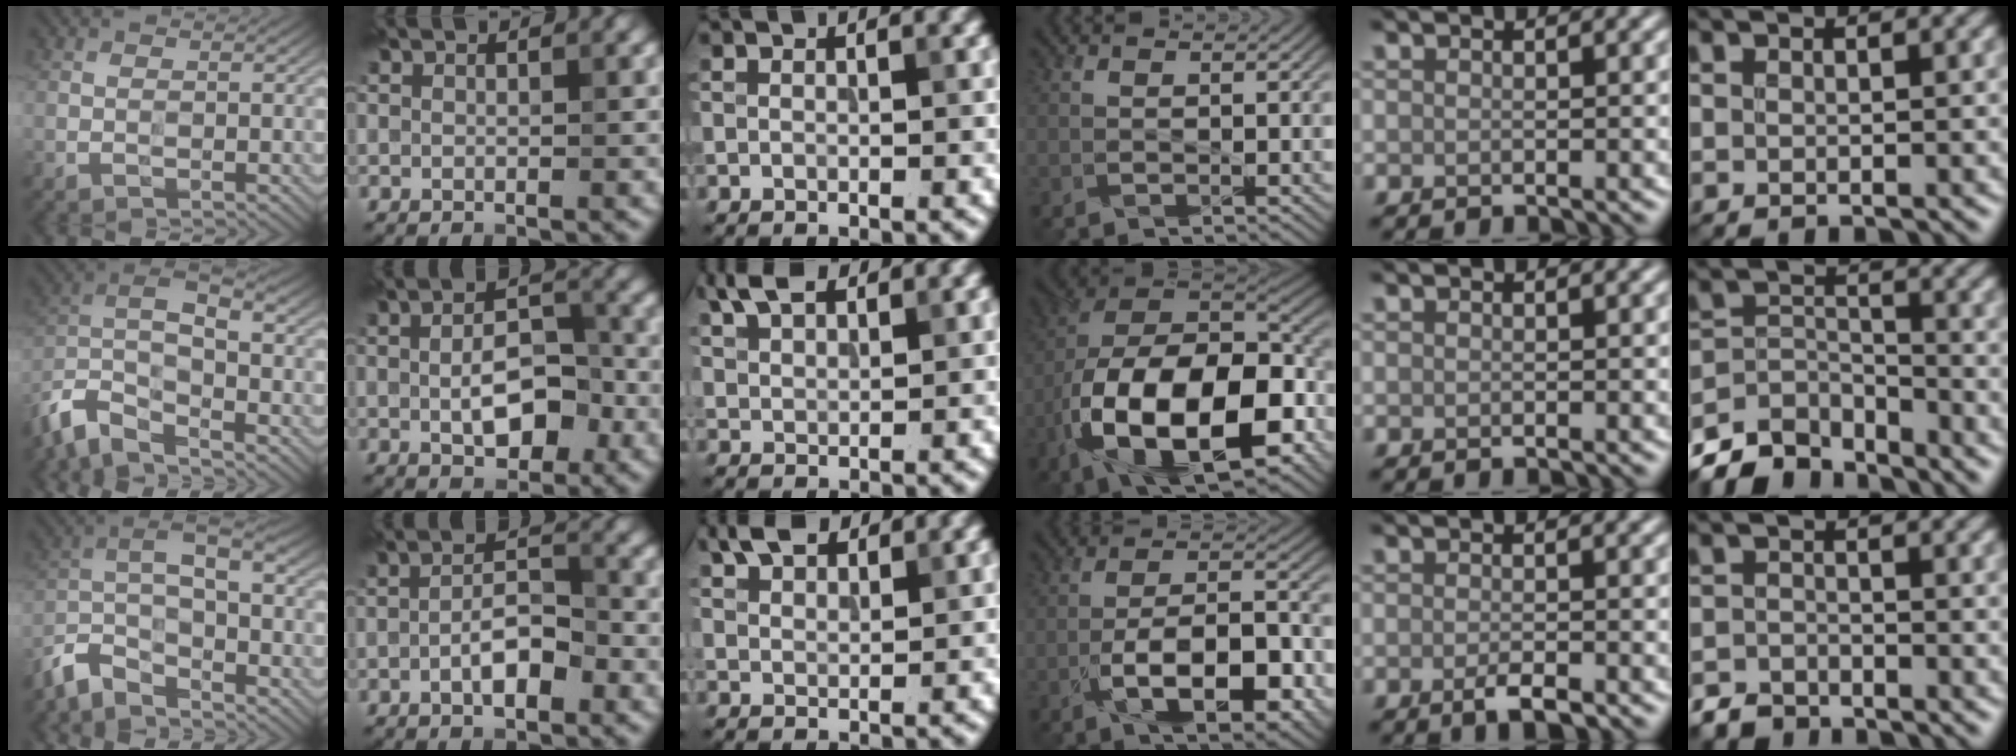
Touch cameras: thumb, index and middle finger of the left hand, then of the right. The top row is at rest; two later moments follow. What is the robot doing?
{"motion": "wipe", "object": "bowl"}